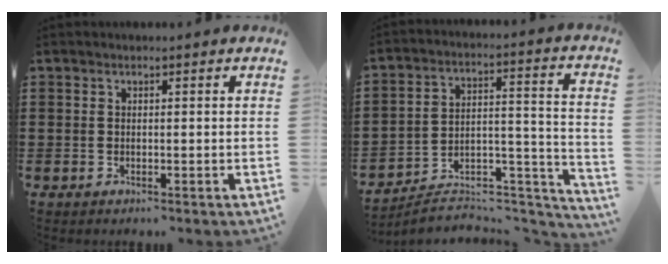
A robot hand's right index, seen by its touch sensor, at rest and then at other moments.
{"total": 5.8, "force": [-5.2, 2.1, 1.5], "torque": [-0.020, 0.009, -0.101]}